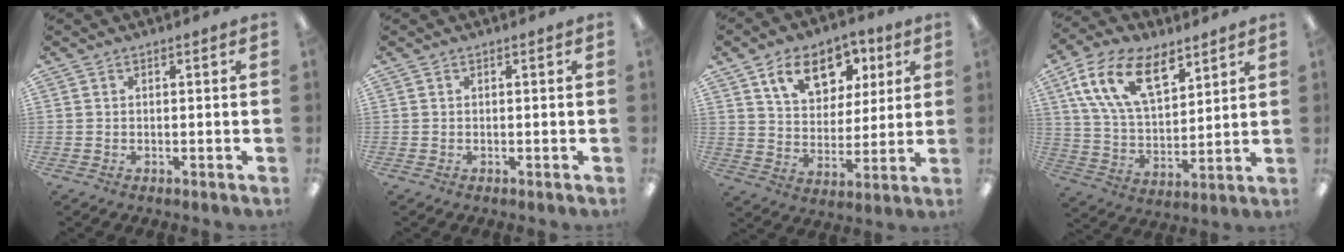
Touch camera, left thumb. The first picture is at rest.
{"total": 0.0}
{"total": 13.3, "force": [7.4, 8.8, 6.7], "torque": [-0.108, -0.017, 0.133]}
{"total": 17.9, "force": [9.5, 9.8, 11.6], "torque": [-0.223, -0.023, 0.174]}